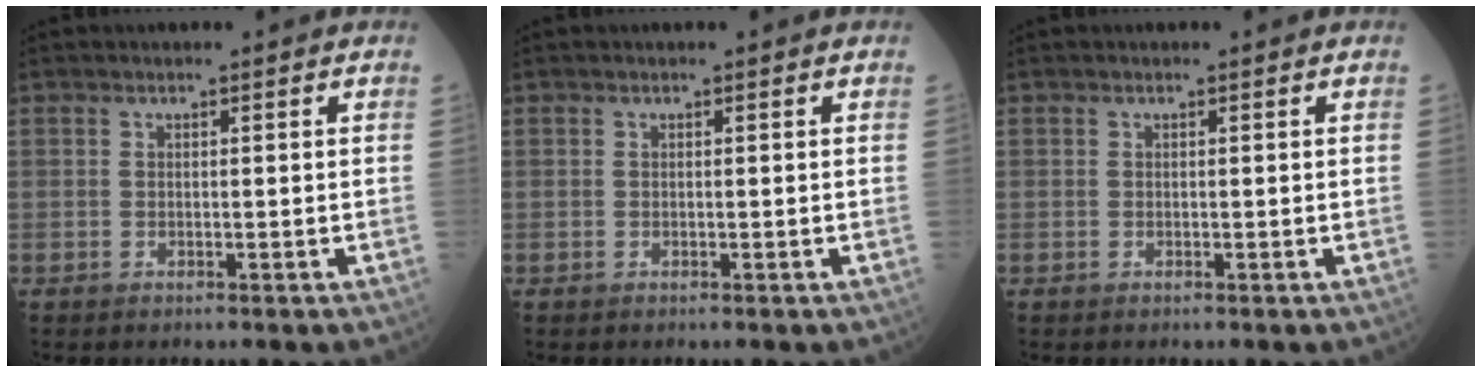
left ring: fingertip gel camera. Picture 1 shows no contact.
{"total": 0.0}
{"total": 0.0}